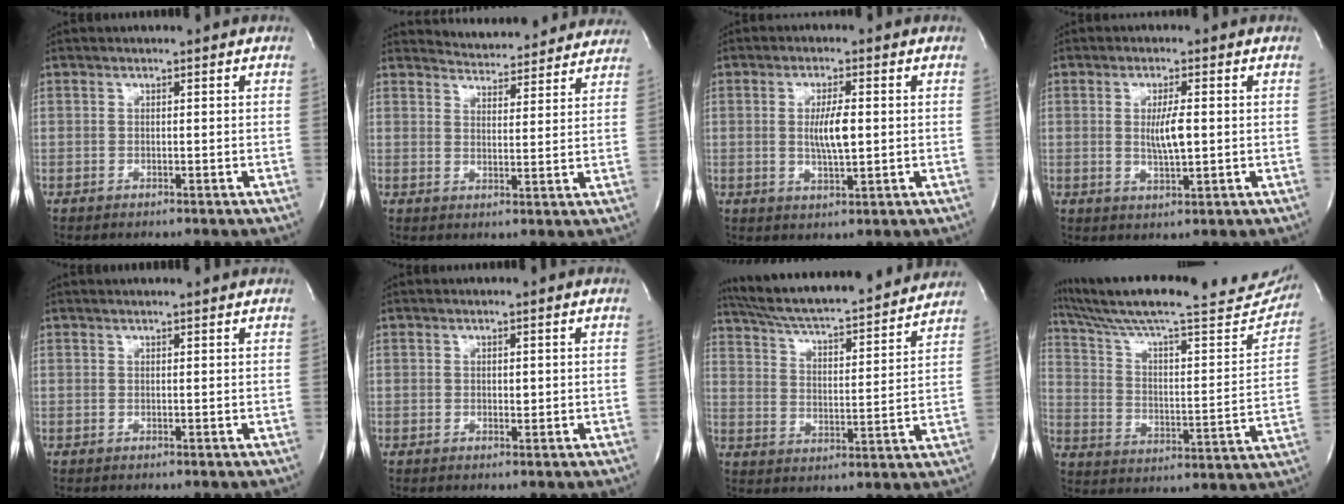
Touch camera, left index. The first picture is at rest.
{"total": 13.0, "force": [12.6, 2.5, 1.2], "torque": [-0.003, -0.004, 0.144]}
{"total": 4.9, "force": [0.2, 0.9, 4.8], "torque": [-0.091, -0.004, 0.003]}
{"total": 4.3, "force": [0.2, 0.6, 4.2], "torque": [-0.077, -0.007, 0.003]}
{"total": 3.3, "force": [3.1, 0.0, 1.1], "torque": [-0.016, 0.015, 0.035]}
{"total": 0.7, "force": [0.0, 0.5, 0.5], "torque": [-0.004, -0.001, 0.001]}
{"total": 23.5, "force": [21.5, 2.5, 9.1], "torque": [-0.156, -0.007, 0.303]}
{"total": 29.1, "force": [25.4, 4.1, 13.5], "torque": [-0.218, -0.040, 0.346]}